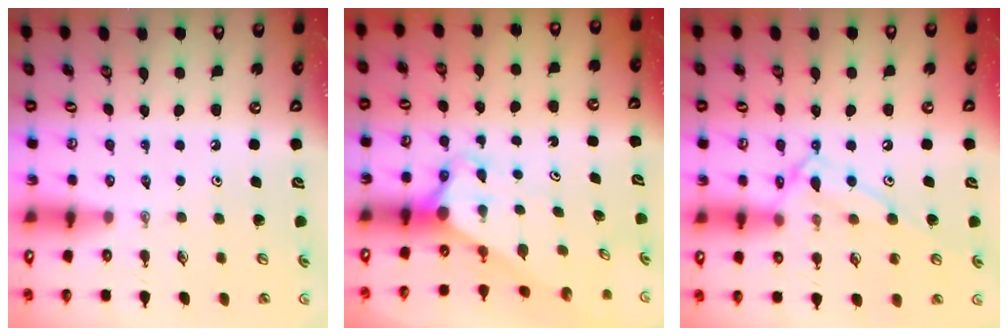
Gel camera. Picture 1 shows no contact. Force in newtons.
{"total": 2.8, "press": 2.8, "slide": 0.2}
{"total": 11.4, "press": 11.3, "slide": 1.2}